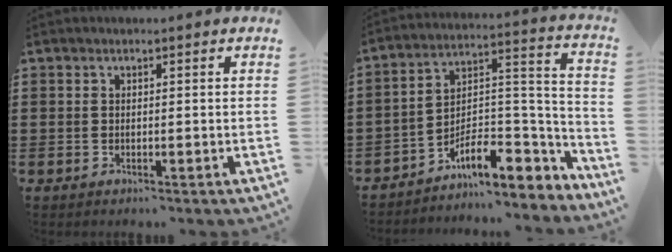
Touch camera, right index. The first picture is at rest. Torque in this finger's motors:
{"motor_torque": [0.88, -0.30, 0.41, 0.04]}